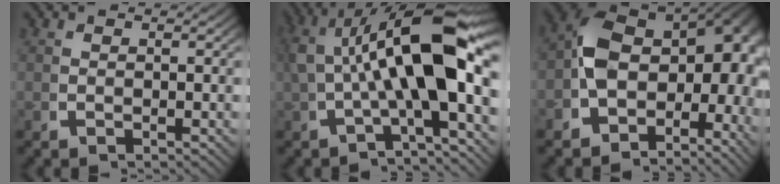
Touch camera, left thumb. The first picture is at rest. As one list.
[{"total": 15.0, "force": [1.4, 6.0, 13.7], "torque": [-0.215, -0.005, 0.022]}, {"total": 14.2, "force": [0.6, 9.5, 10.6], "torque": [-0.185, -0.007, 0.003]}]